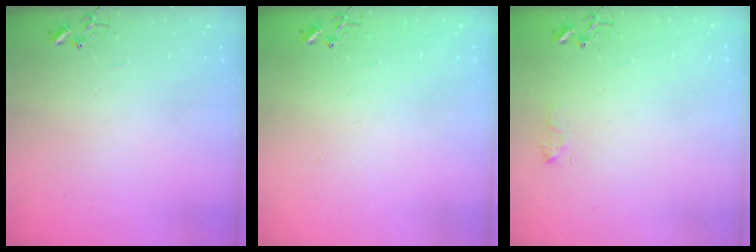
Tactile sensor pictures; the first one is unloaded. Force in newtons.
{"total": 1.1, "press": 1.1, "slide": 0.1}
{"total": 6.0, "press": 6.0, "slide": 0.6}